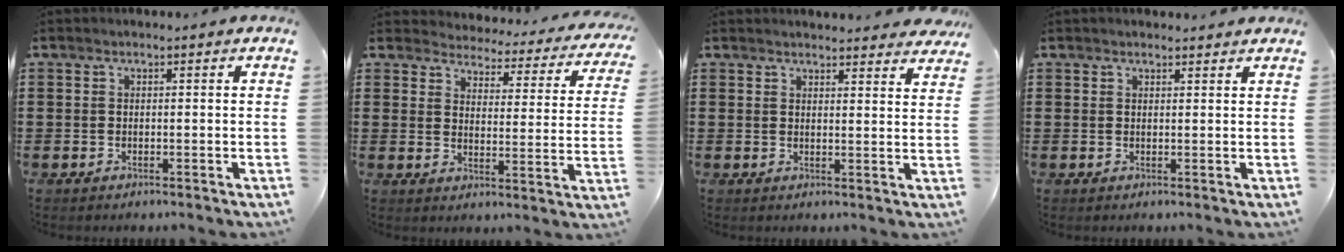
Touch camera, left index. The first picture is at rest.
{"total": 3.4, "force": [3.4, 0.3, 0.1], "torque": [-0.026, -0.032, 0.052]}
{"total": 3.1, "force": [3.1, 0.0, 0.4], "torque": [-0.008, -0.012, 0.058]}
{"total": 1.1, "force": [1.1, 0.2, 0.2], "torque": [-0.005, 0.001, 0.022]}